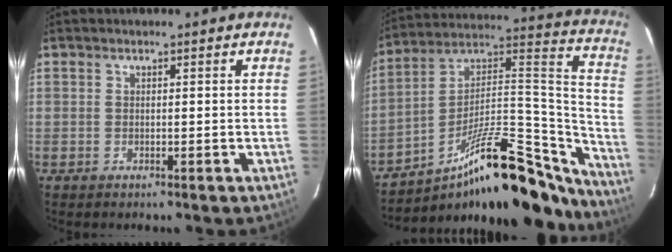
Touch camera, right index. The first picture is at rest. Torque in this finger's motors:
{"motor_torque": [0.25, -0.57, 0.59, 0.11]}